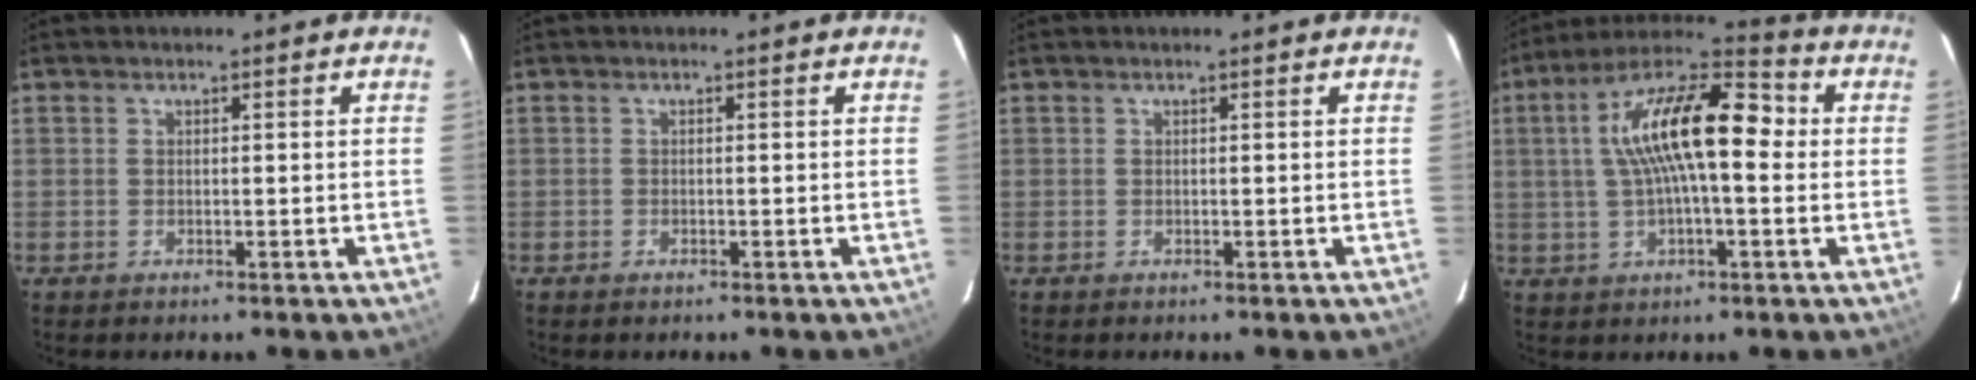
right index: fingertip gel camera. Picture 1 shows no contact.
{"total": 0.7, "force": [-0.6, 0.4, 0.2], "torque": [-0.002, 0.000, -0.010]}
{"total": 0.0}
{"total": 17.0, "force": [2.0, 6.1, 15.7], "torque": [-0.278, 0.027, 0.020]}